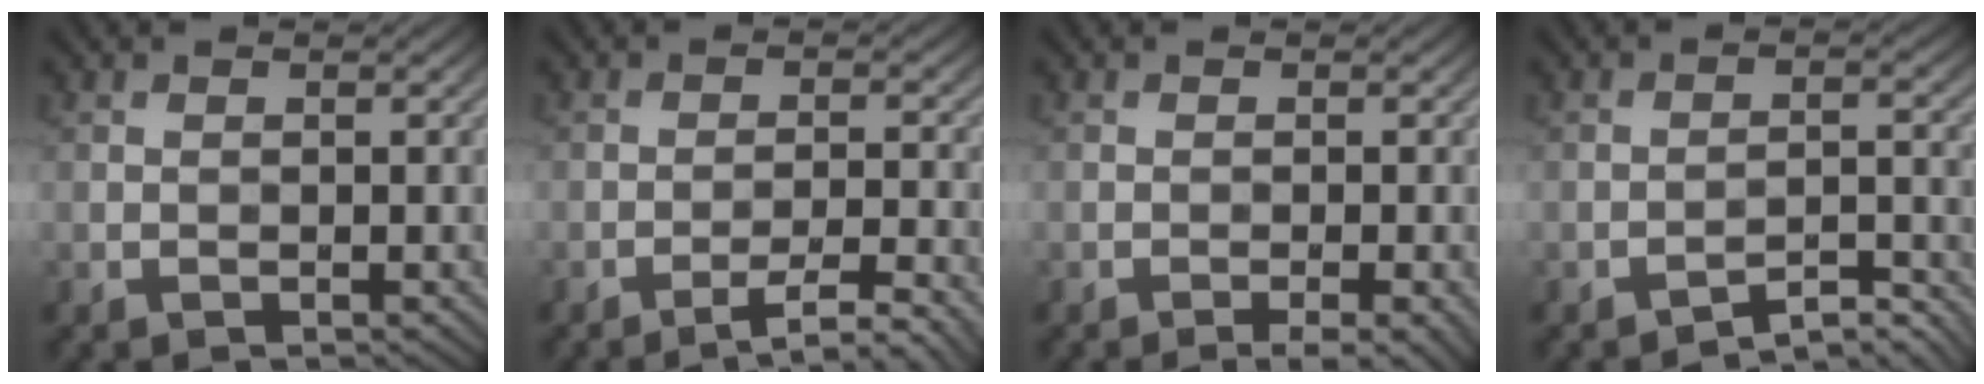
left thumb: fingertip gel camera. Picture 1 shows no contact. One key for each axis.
{"total": 4.6, "fx": -3.0, "fy": 0.6, "fz": 3.3, "tx": -0.057, "ty": 0.009, "tz": -0.048}
{"total": 2.5, "fx": -1.4, "fy": 0.3, "fz": 2.1, "tx": -0.028, "ty": 0.006, "tz": -0.022}
{"total": 4.2, "fx": -3.8, "fy": 0.5, "fz": 1.6, "tx": -0.019, "ty": 0.013, "tz": -0.057}